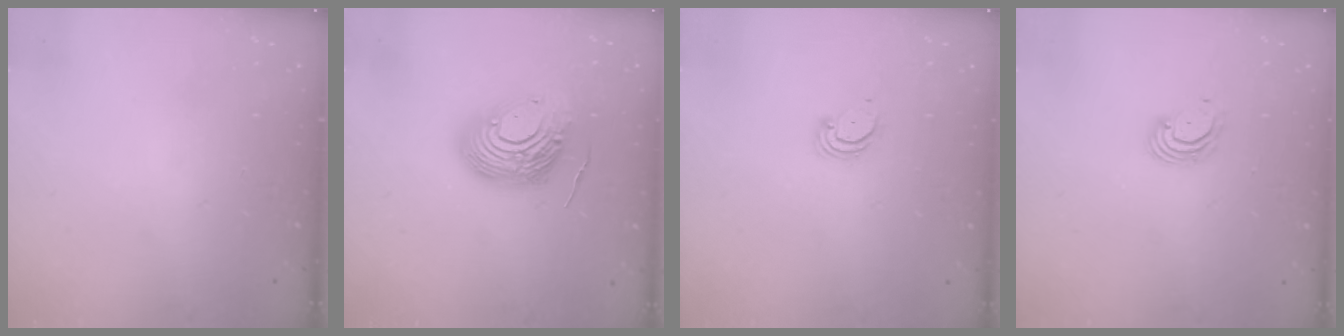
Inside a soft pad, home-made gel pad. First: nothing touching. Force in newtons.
{"total": 14.6, "press": 14.6, "slide": 1.4}
{"total": 2.2, "press": 2.2, "slide": 0.3}
{"total": 3.4, "press": 3.4, "slide": 0.0}